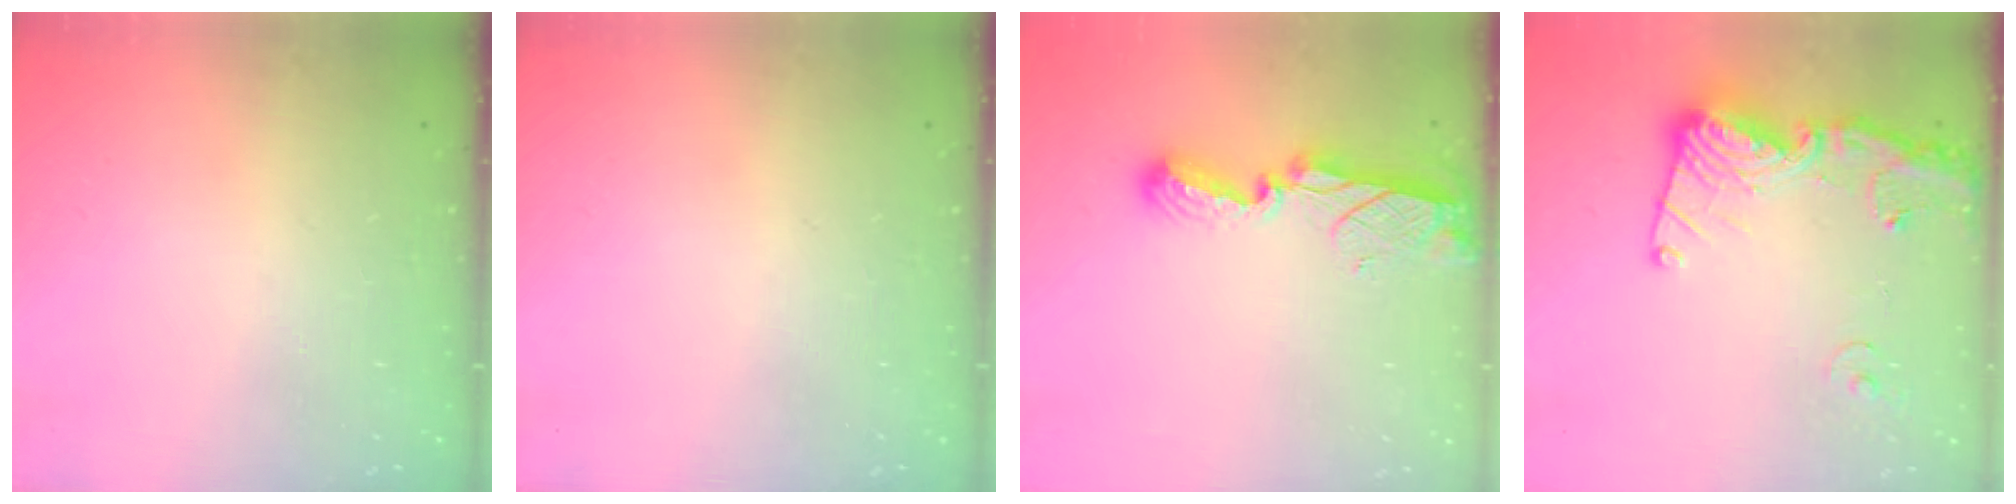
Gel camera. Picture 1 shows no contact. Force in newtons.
{"total": 0.0}
{"total": 8.5, "press": 8.4, "slide": 1.2}
{"total": 17.6, "press": 17.5, "slide": 2.0}